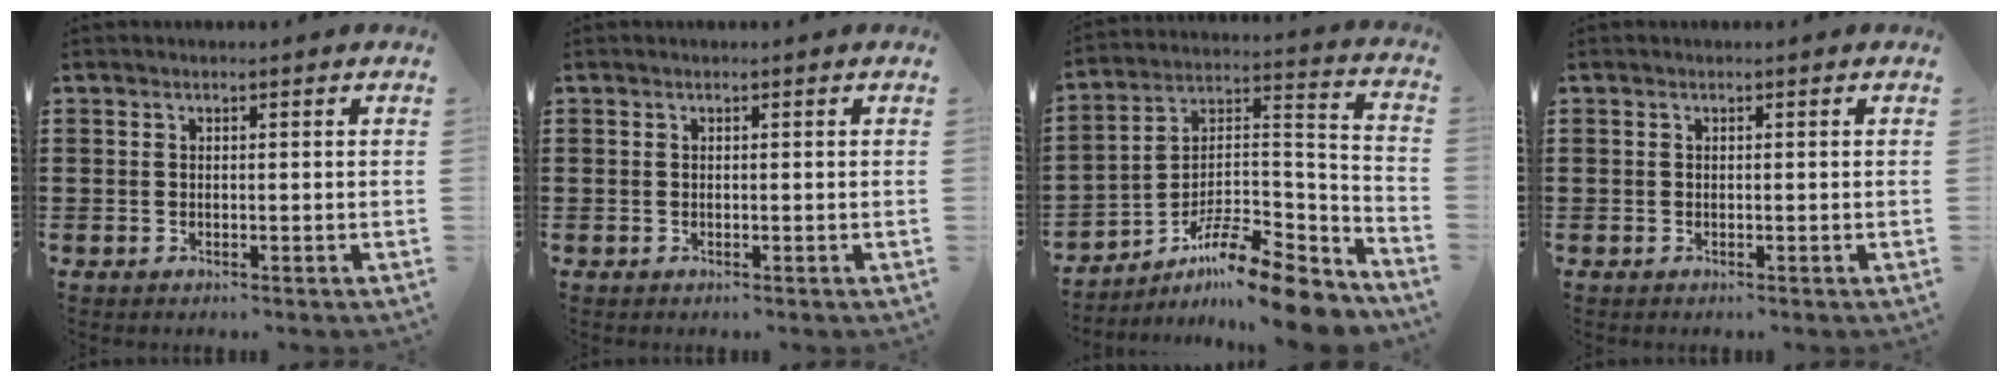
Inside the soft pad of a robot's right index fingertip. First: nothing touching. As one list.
[{"total": 0.0}, {"total": 11.6, "force": [-9.3, 2.0, 6.6], "torque": [-0.108, 0.019, -0.180]}, {"total": 0.0}]